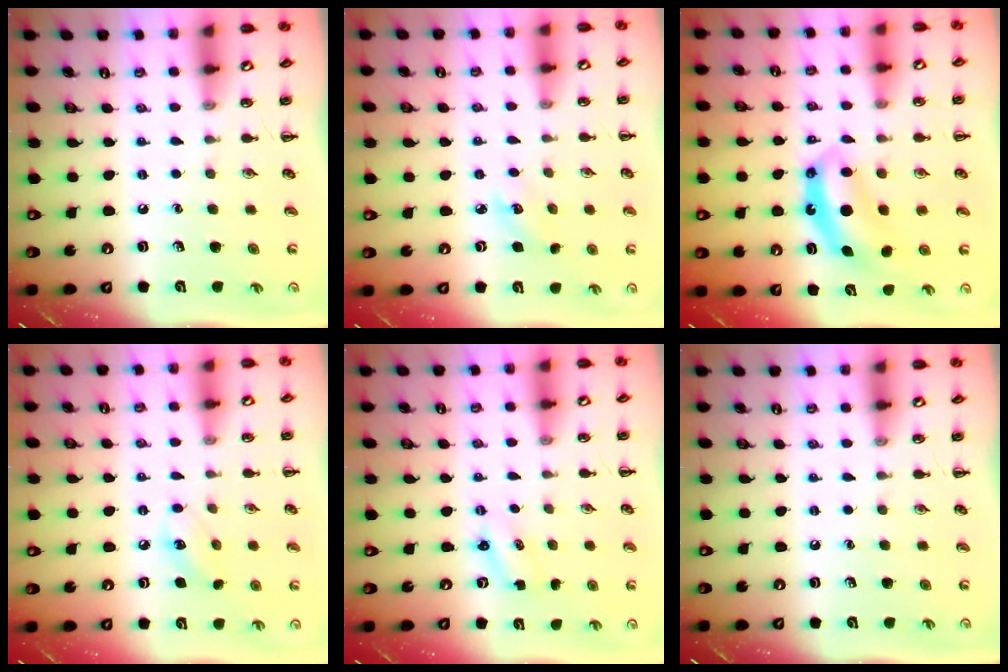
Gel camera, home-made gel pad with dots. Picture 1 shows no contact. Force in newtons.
{"total": 4.7, "press": 4.5, "slide": 1.3}
{"total": 6.9, "press": 6.9, "slide": 0.7}
{"total": 7.0, "press": 6.9, "slide": 1.5}
{"total": 2.1, "press": 2.0, "slide": 0.6}
{"total": 0.0}